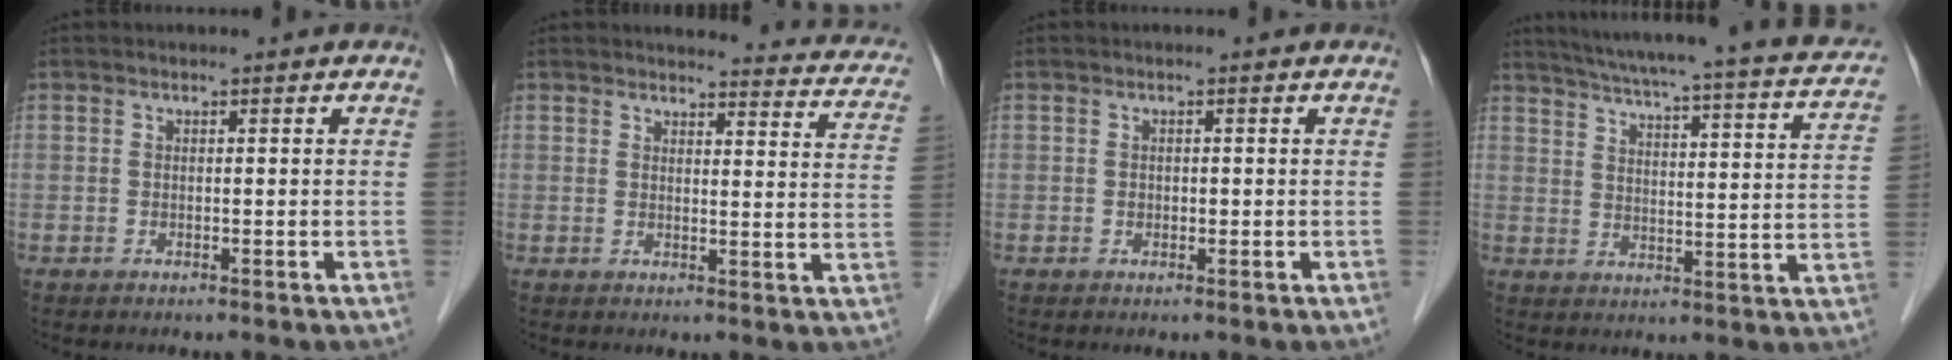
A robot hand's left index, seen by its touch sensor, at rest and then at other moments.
{"total": 13.9, "force": [13.3, 2.5, 3.1], "torque": [-0.002, -0.058, 0.113]}
{"total": 0.8, "force": [-0.1, 0.6, 0.4], "torque": [-0.004, 0.001, -0.003]}
{"total": 24.3, "force": [20.7, 2.4, 12.6], "torque": [-0.185, -0.019, 0.249]}